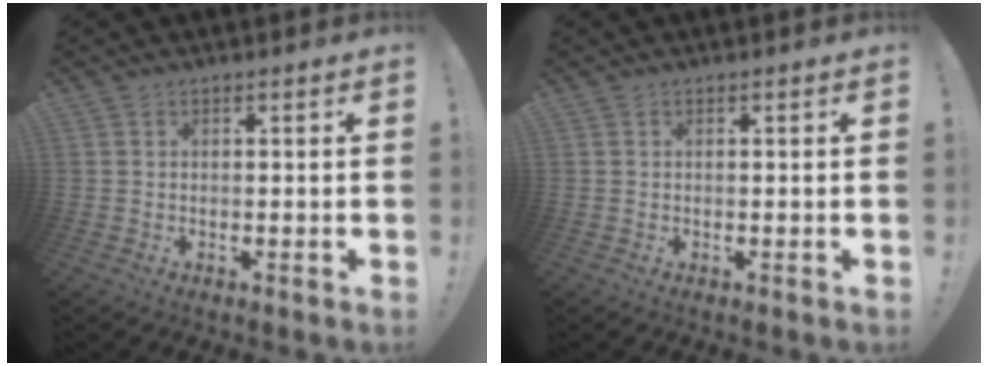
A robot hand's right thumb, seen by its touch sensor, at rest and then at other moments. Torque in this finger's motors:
{"motor_torque": [0.00, 0.00, -0.01, 0.01, 0.00]}